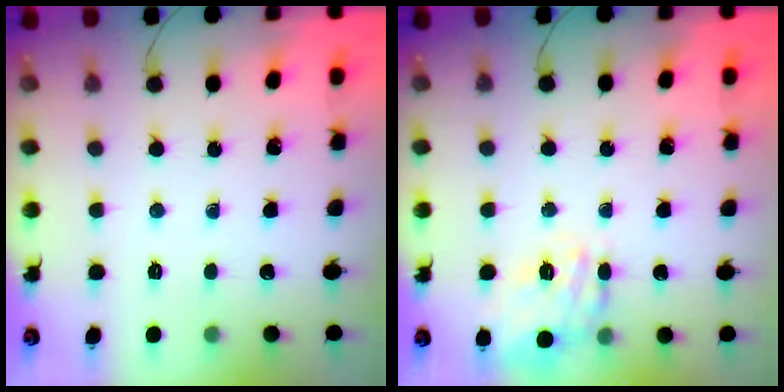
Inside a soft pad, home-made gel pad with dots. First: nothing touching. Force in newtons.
{"total": 16.9, "press": 16.8, "slide": 1.5}